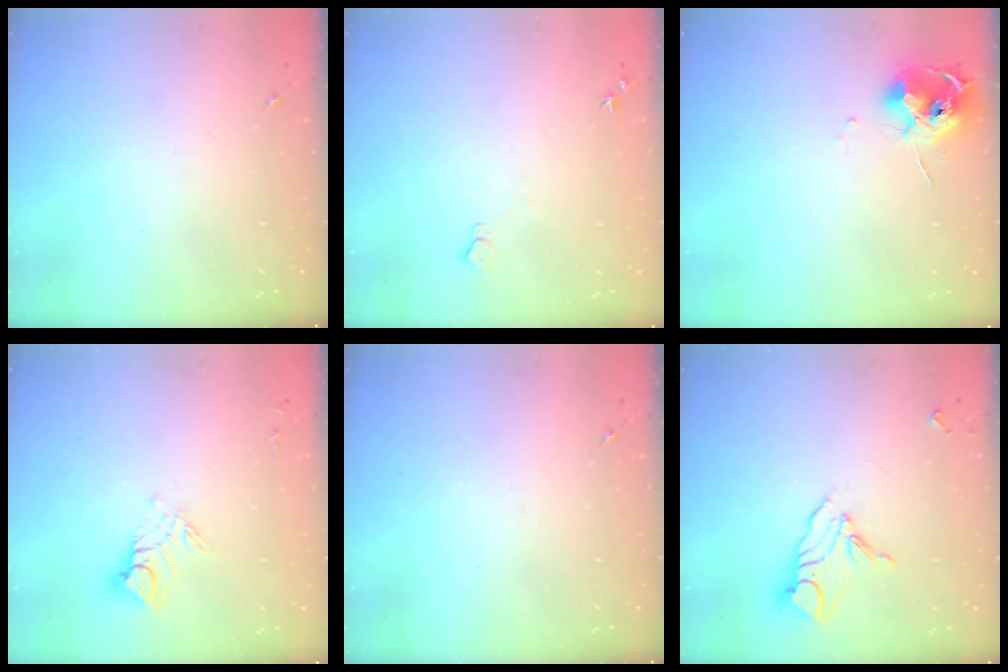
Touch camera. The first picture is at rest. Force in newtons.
{"total": 5.5, "press": 5.5, "slide": 0.7}
{"total": 11.7, "press": 11.7, "slide": 0.7}
{"total": 10.0, "press": 9.9, "slide": 1.0}
{"total": 0.0}
{"total": 10.7, "press": 10.6, "slide": 1.0}